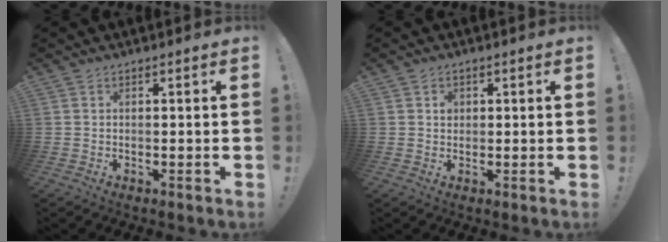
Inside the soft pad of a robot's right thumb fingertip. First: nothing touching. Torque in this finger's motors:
{"motor_torque": [0.39, 0.55, 0.08, -0.06, 0.10]}